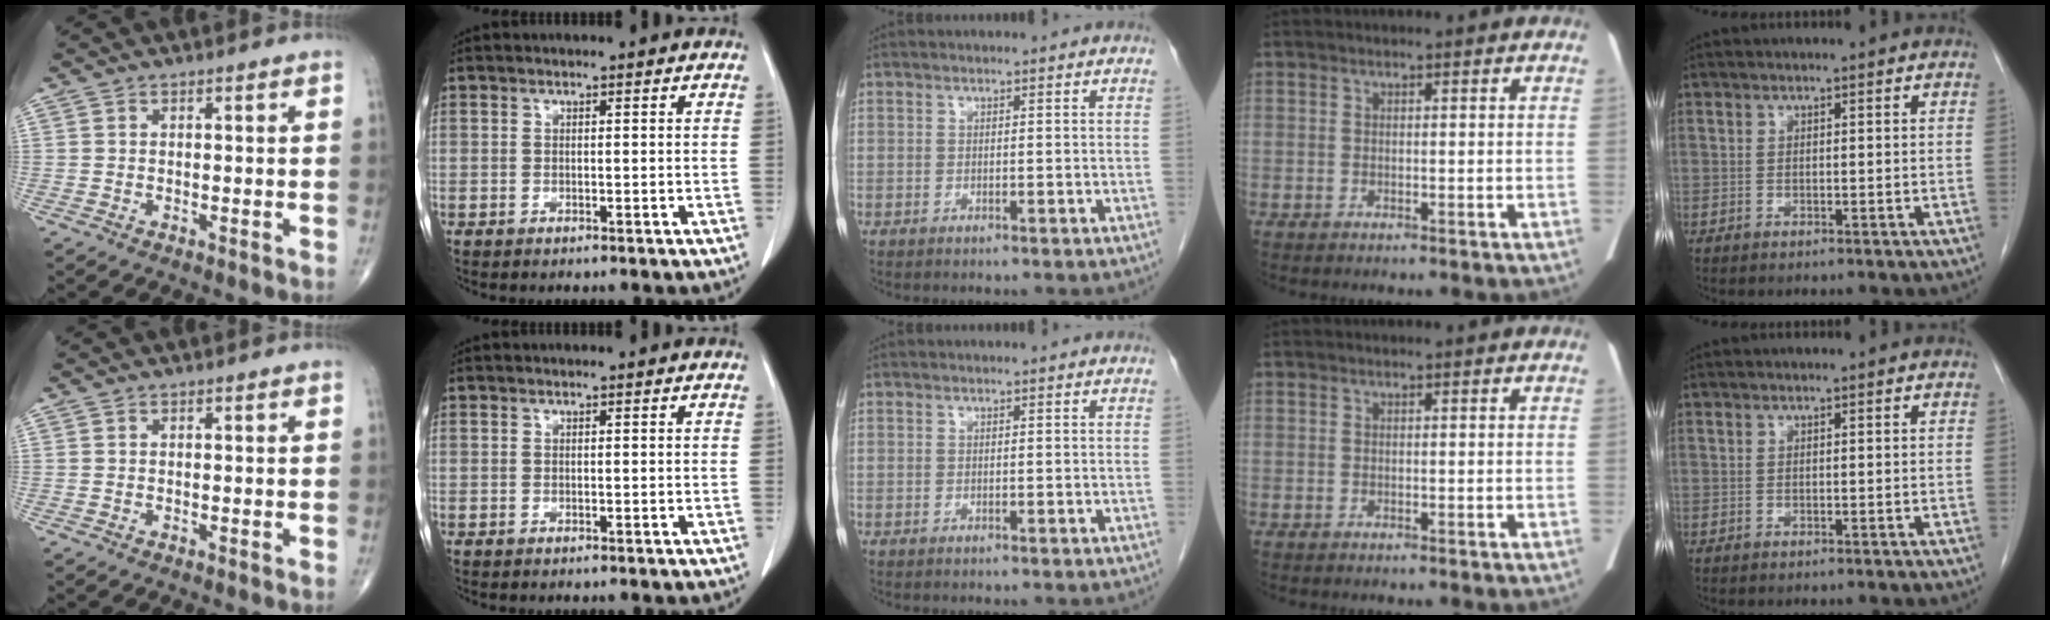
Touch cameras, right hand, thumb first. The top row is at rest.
{}